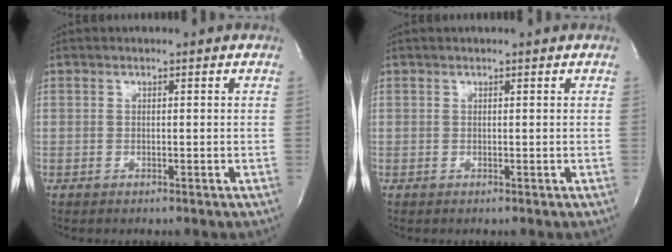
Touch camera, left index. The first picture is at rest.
{"total": 1.4, "force": [1.3, 0.1, 0.6], "torque": [-0.008, 0.015, 0.017]}